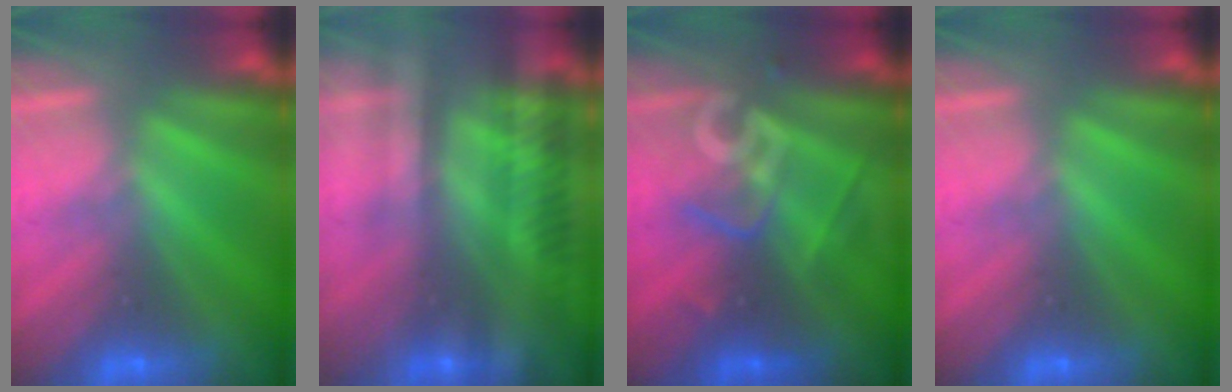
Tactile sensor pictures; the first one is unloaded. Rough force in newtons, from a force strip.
{"total": 2.3}
{"total": 2.5}
{"total": 0.0}